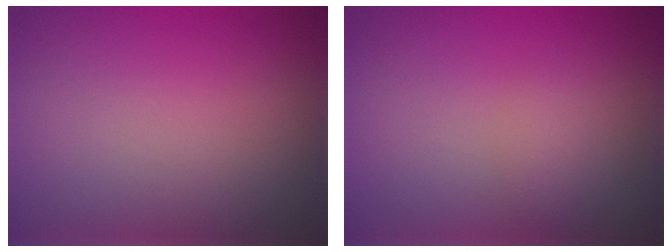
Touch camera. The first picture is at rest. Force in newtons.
{"total": 1.3, "press": 1.3, "slide": 0.0}